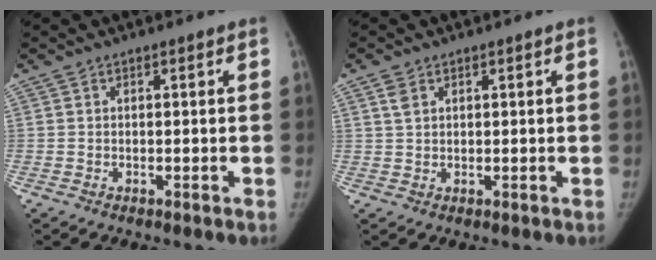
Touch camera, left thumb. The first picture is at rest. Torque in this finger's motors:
{"motor_torque": [-0.17, 0.11, 0.00, 0.39, 0.00]}